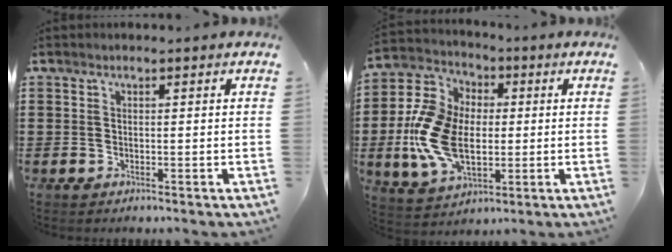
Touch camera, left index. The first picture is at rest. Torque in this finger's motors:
{"motor_torque": [1.49, 0.65, 1.05, 0.21]}